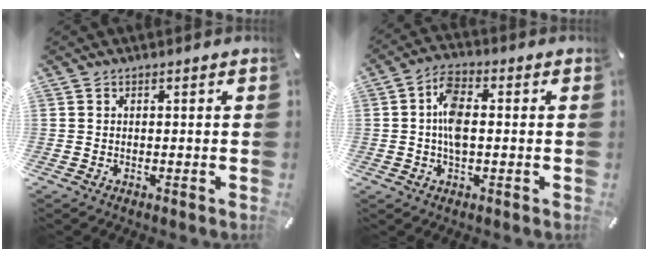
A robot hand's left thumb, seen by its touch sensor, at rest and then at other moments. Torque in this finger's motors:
{"motor_torque": [1.27, 1.84, 0.94, -0.13, 0.32]}